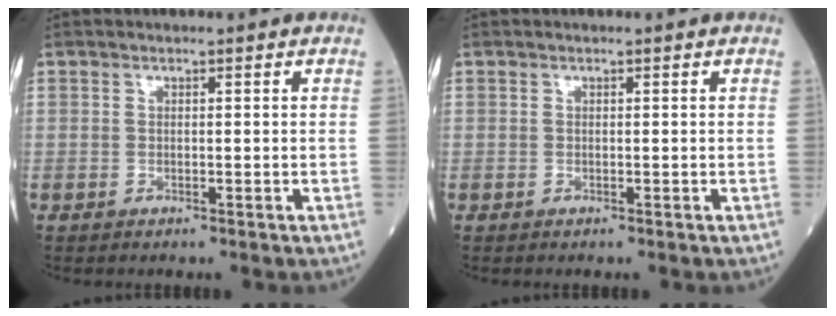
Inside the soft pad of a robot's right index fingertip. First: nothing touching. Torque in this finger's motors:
{"motor_torque": [0.27, 0.02, 0.11, 0.02]}